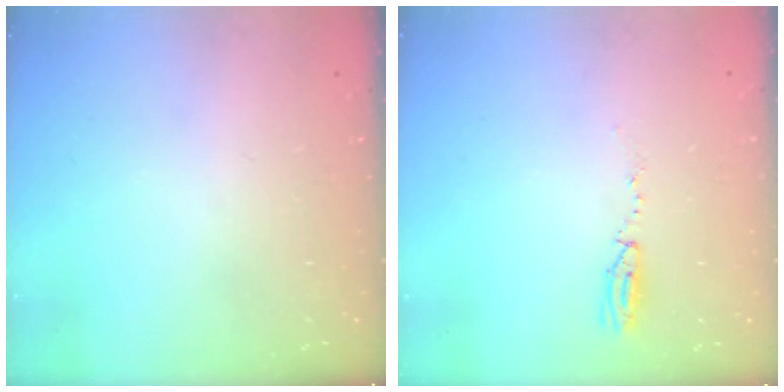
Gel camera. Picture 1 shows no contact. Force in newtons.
{"total": 3.1, "press": 2.5, "slide": 1.9}